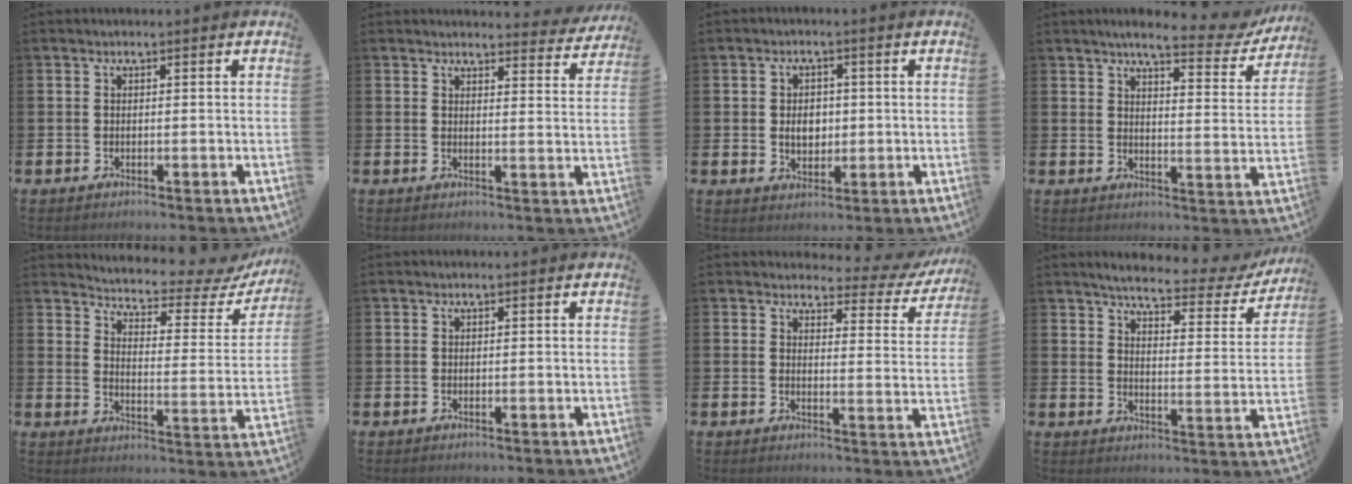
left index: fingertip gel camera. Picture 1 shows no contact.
{"total": 3.3, "force": [3.3, 0.4, 0.1], "torque": [0.009, -0.025, 0.054]}
{"total": 3.5, "force": [0.1, 2.8, 2.2], "torque": [-0.033, 0.005, -0.005]}
{"total": 6.0, "force": [5.2, 1.1, 2.8], "torque": [-0.053, -0.030, 0.082]}
{"total": 4.7, "force": [4.5, 1.1, 1.1], "torque": [-0.042, -0.042, 0.068]}
{"total": 0.0}
{"total": 2.9, "force": [2.4, 1.4, 0.6], "torque": [-0.009, -0.029, 0.030]}
{"total": 4.4, "force": [4.0, 0.9, 1.8], "torque": [-0.049, -0.033, 0.058]}